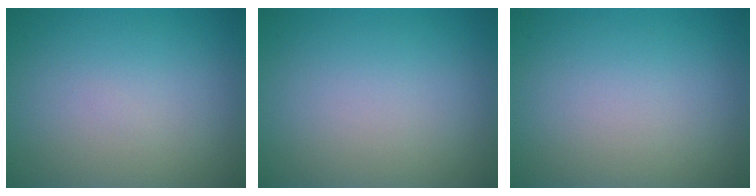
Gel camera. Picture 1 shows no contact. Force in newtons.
{"total": 0.0}
{"total": 0.0}